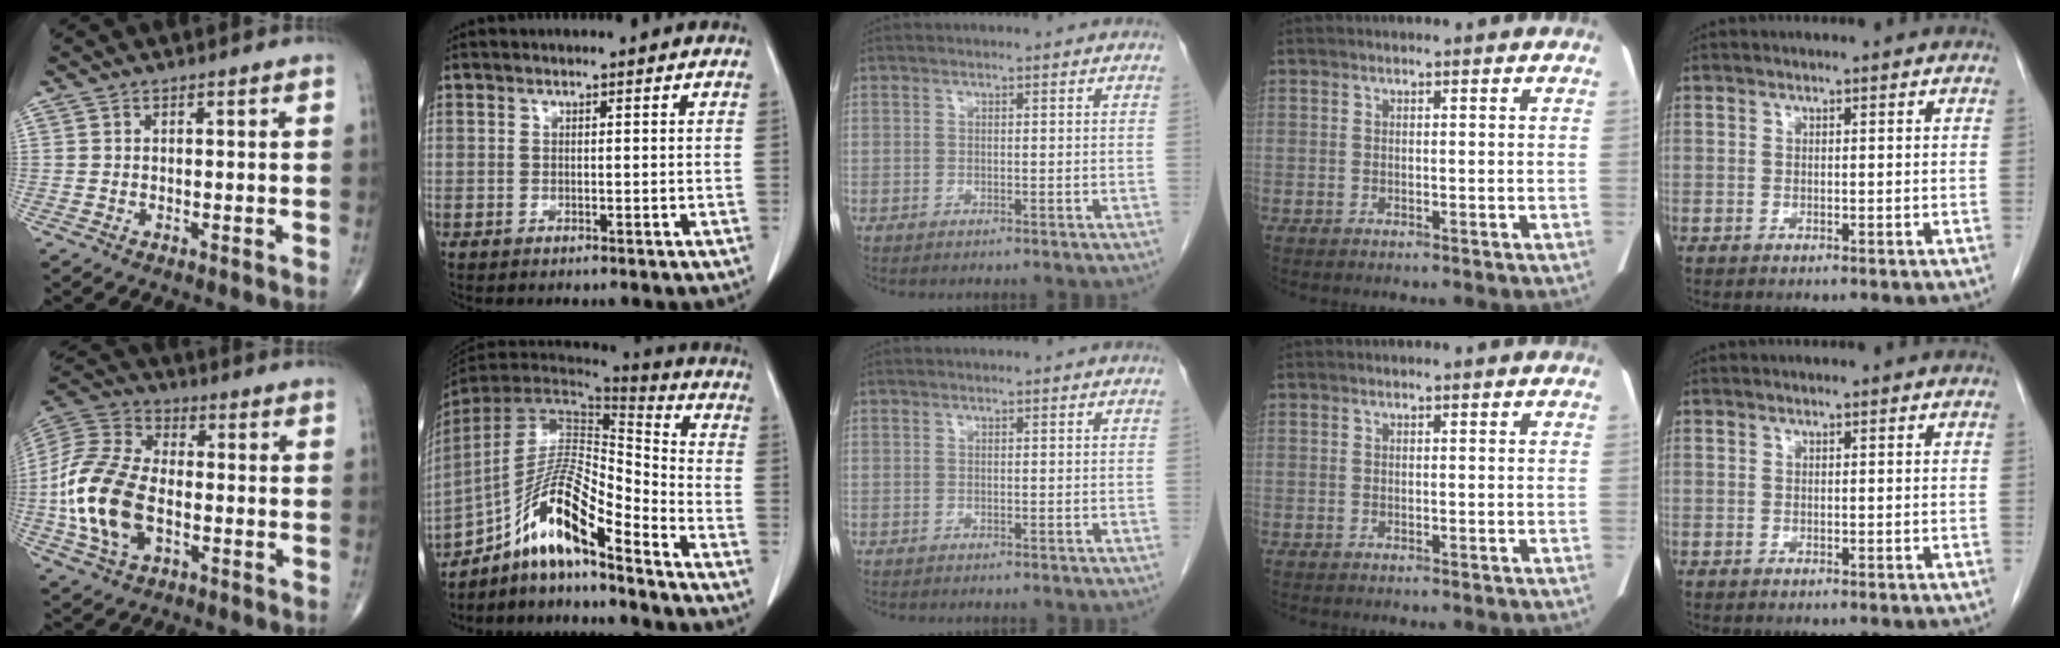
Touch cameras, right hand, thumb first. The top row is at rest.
{"thumb": {"total": 17.7, "force": [-3.3, 10.3, 14.0], "torque": [-0.298, 0.017, -0.063]}, "index": {"total": 14.0, "force": [-10.0, 1.4, 9.6], "torque": [-0.175, 0.012, -0.181]}}